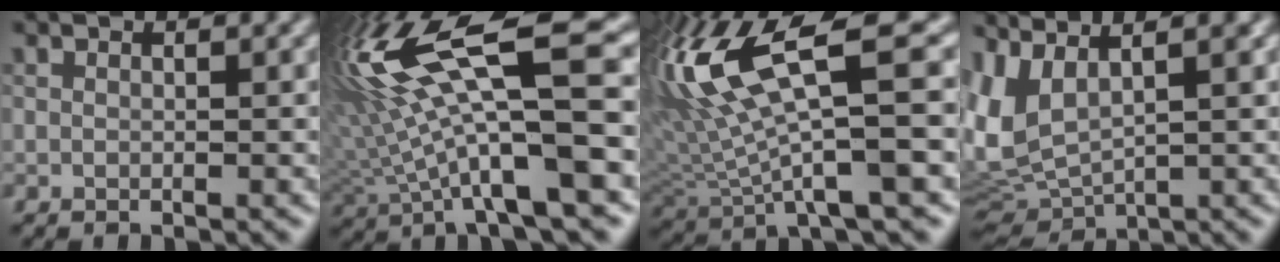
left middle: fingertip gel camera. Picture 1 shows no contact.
{"total": 14.0, "force": [2.8, 2.6, 13.4], "torque": [-0.264, 0.021, 0.068]}
{"total": 11.4, "force": [1.7, 2.4, 11.0], "torque": [-0.227, 0.019, 0.049]}
{"total": 6.1, "force": [1.3, 2.8, 5.3], "torque": [-0.149, 0.000, 0.048]}